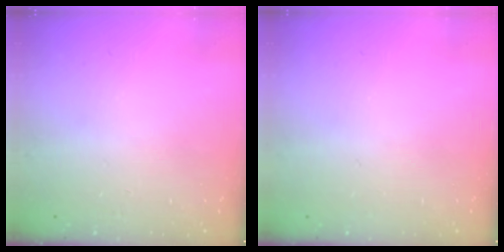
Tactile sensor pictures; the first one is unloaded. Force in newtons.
{"total": 0.0}